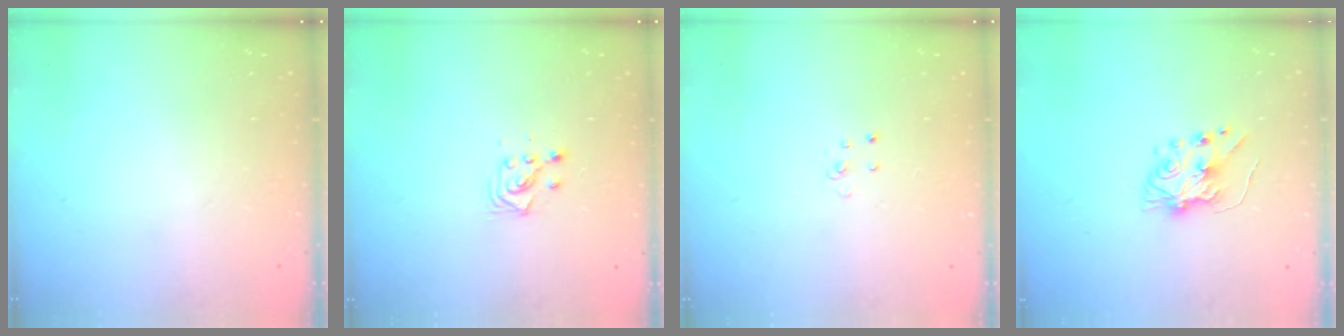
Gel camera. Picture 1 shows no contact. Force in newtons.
{"total": 3.4, "press": 3.3, "slide": 1.0}
{"total": 3.1, "press": 3.1, "slide": 0.2}
{"total": 6.6, "press": 6.6, "slide": 0.7}